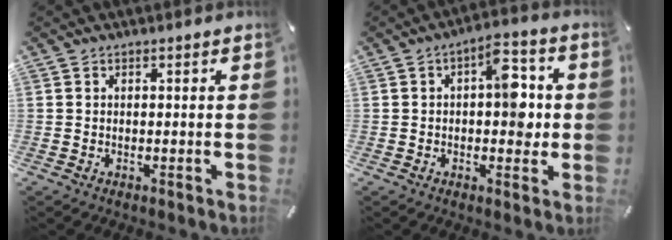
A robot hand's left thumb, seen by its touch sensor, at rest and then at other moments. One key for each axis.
{"total": 9.6, "fx": 0.9, "fy": 5.2, "fz": 8.0, "tx": -0.090, "ty": -0.001, "tz": 0.008}